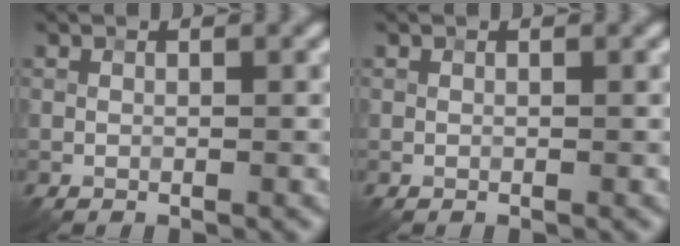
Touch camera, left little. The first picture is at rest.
{"total": 0.0}